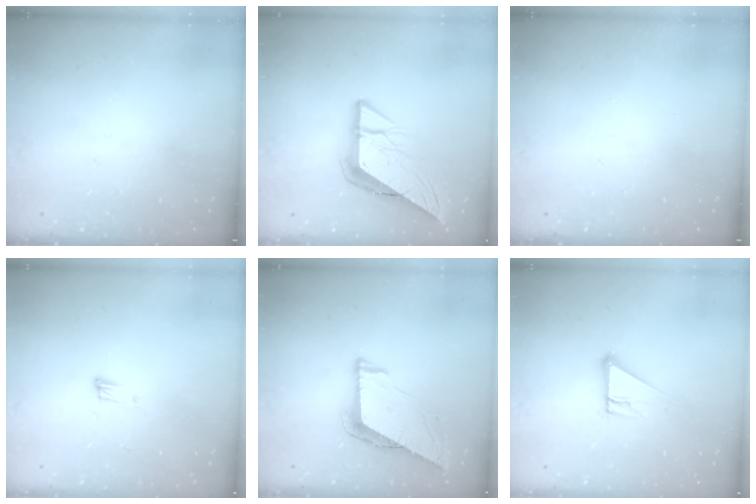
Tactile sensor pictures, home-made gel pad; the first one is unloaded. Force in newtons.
{"total": 11.6, "press": 11.5, "slide": 1.4}
{"total": 0.0}
{"total": 5.1, "press": 4.9, "slide": 1.1}
{"total": 7.1, "press": 7.1, "slide": 0.2}
{"total": 6.6, "press": 6.6, "slide": 0.6}